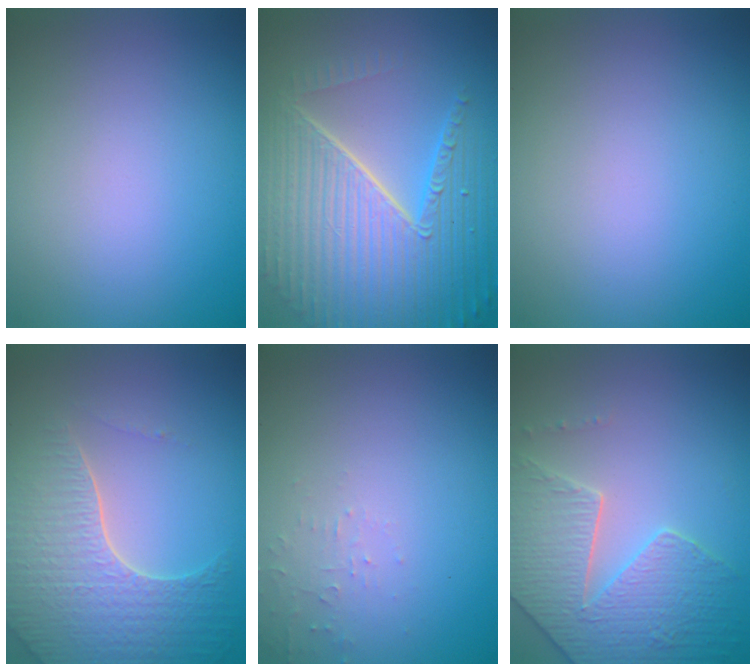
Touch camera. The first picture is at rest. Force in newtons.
{"total": 10.2, "press": 6.5, "slide": 7.9}
{"total": 0.0}
{"total": 6.4, "press": 5.0, "slide": 4.0}
{"total": 1.2, "press": 1.2, "slide": 0.3}
{"total": 5.0, "press": 4.8, "slide": 1.3}